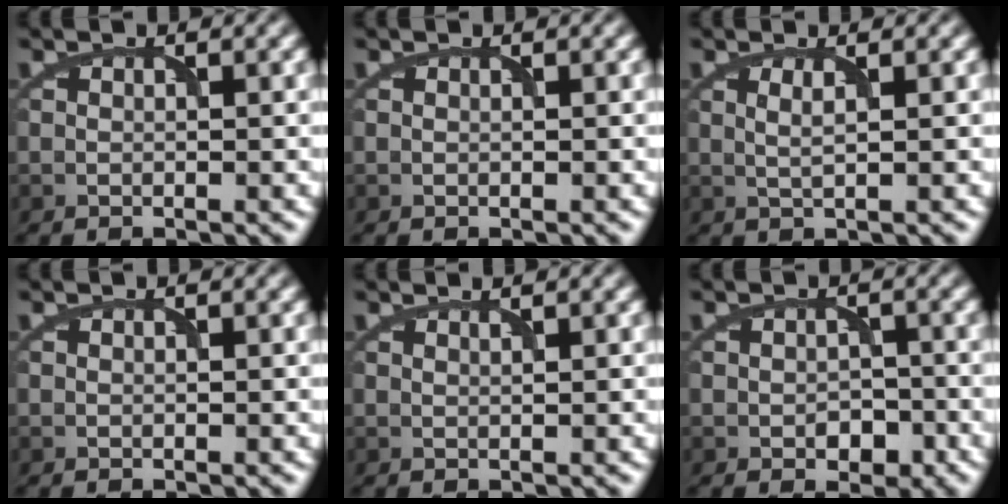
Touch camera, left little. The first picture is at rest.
{"total": 0.0}
{"total": 1.1, "force": [0.4, 0.2, 1.1], "torque": [-0.021, 0.000, 0.005]}
{"total": 0.0}
{"total": 0.7, "force": [0.7, 0.1, 0.3], "torque": [-0.004, -0.002, 0.007]}
{"total": 2.2, "force": [-0.8, 1.5, 1.4], "torque": [-0.018, -0.005, -0.011]}